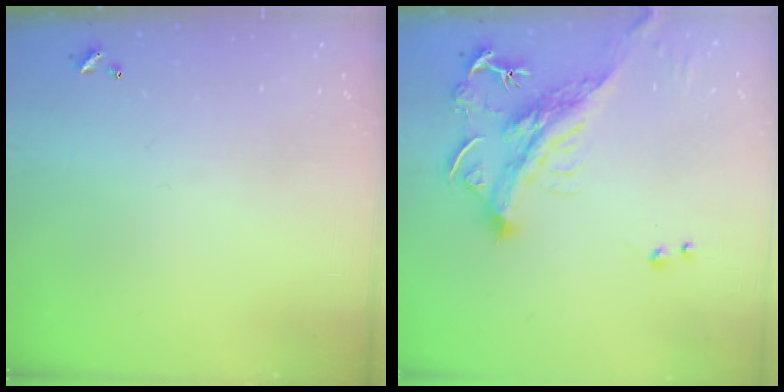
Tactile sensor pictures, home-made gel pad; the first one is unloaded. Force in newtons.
{"total": 3.5, "press": 3.2, "slide": 1.4}